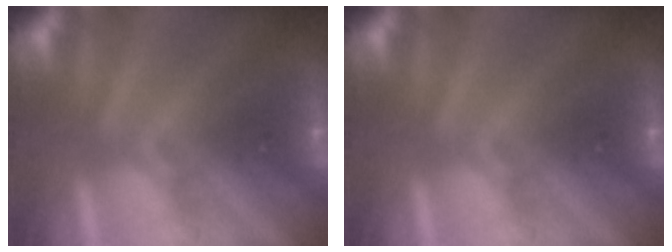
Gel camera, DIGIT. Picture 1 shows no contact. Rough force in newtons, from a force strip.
{"total": 0.0}